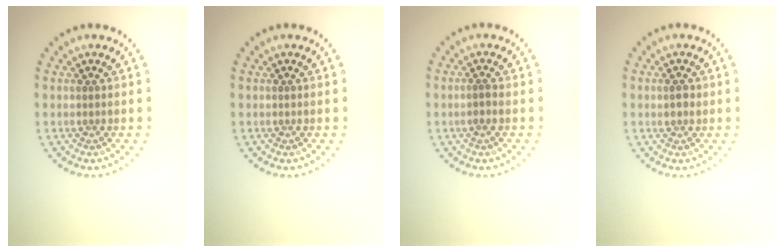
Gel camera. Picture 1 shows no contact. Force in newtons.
{"total": 0.0}
{"total": 0.8, "press": 0.4, "slide": 0.7}
{"total": 1.2, "press": 1.1, "slide": 0.3}